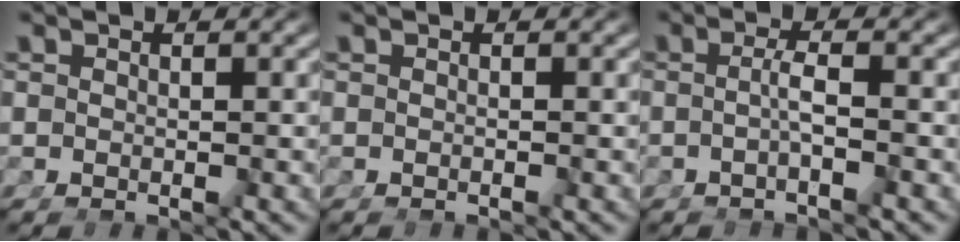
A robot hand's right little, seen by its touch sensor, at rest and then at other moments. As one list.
[{"total": 0.0}, {"total": 1.9, "force": [-0.7, -0.7, 1.6], "torque": [-0.024, 0.002, -0.012]}]